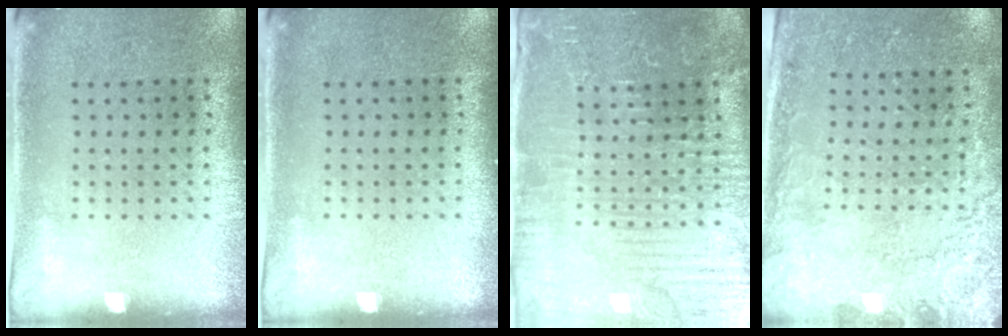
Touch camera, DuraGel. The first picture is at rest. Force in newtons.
{"total": 0.0}
{"total": 4.6, "press": 4.4, "slide": 1.3}
{"total": 2.6, "press": 2.4, "slide": 1.1}